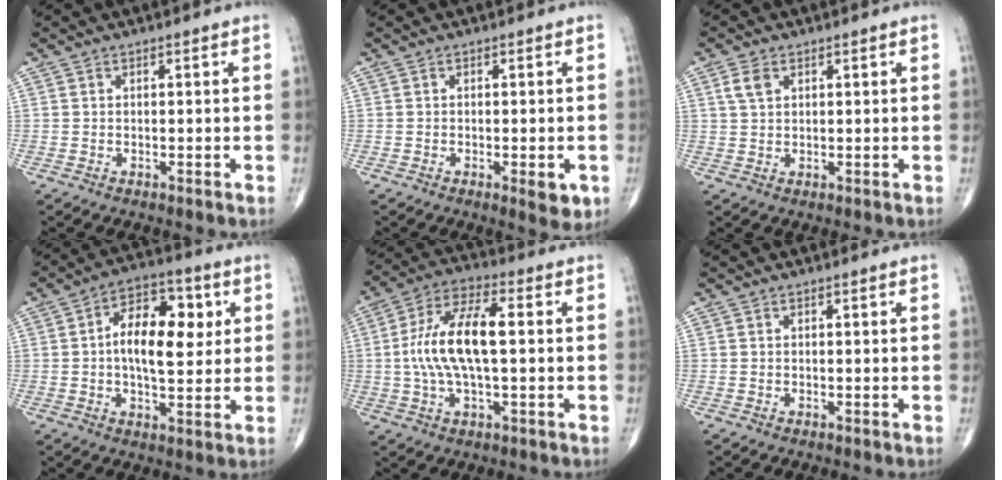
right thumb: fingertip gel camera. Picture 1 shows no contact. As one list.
[{"total": 4.2, "force": [-1.4, 1.5, 3.6], "torque": [-0.036, -0.005, -0.014]}, {"total": 3.1, "force": [1.4, 1.9, 2.0], "torque": [-0.038, 0.003, 0.030]}, {"total": 13.6, "force": [2.1, 7.1, 11.4], "torque": [-0.156, 0.009, 0.028]}, {"total": 13.9, "force": [0.4, 5.5, 12.8], "torque": [-0.260, 0.026, 0.004]}, {"total": 0.0}]